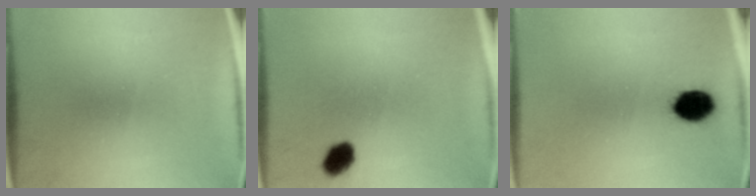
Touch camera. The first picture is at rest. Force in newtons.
{"total": 4.5}
{"total": 7.0}